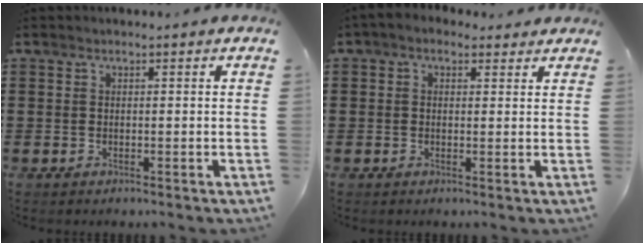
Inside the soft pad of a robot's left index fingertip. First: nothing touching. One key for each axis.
{"total": 1.9, "fx": 1.0, "fy": 1.5, "fz": 0.7, "tx": -0.020, "ty": 0.009, "tz": 0.017}